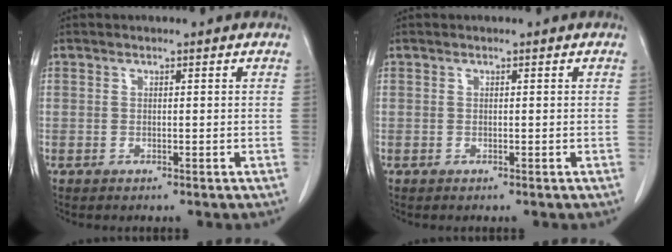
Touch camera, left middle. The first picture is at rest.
{"total": 0.0}